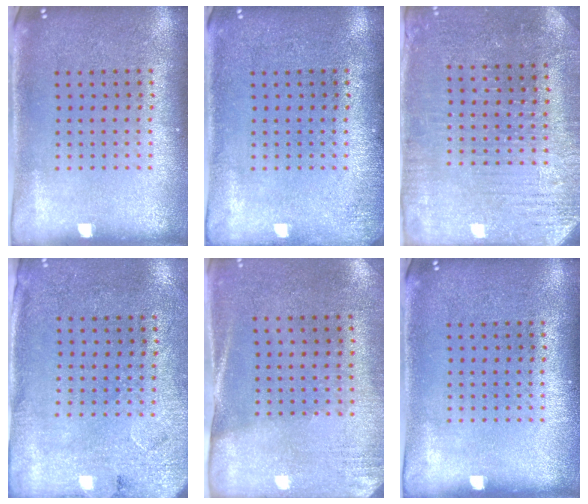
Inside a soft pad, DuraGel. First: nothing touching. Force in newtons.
{"total": 1.2, "press": 1.1, "slide": 0.2}
{"total": 3.0, "press": 2.9, "slide": 0.6}
{"total": 2.6, "press": 2.1, "slide": 1.5}
{"total": 2.6, "press": 2.3, "slide": 1.3}
{"total": 0.0}